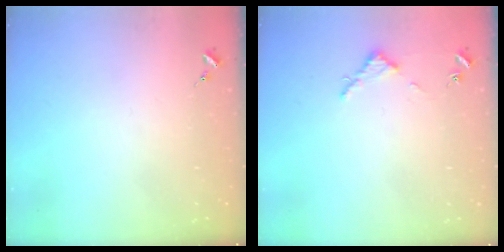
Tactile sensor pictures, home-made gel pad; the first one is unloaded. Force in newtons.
{"total": 2.8, "press": 2.8, "slide": 0.3}